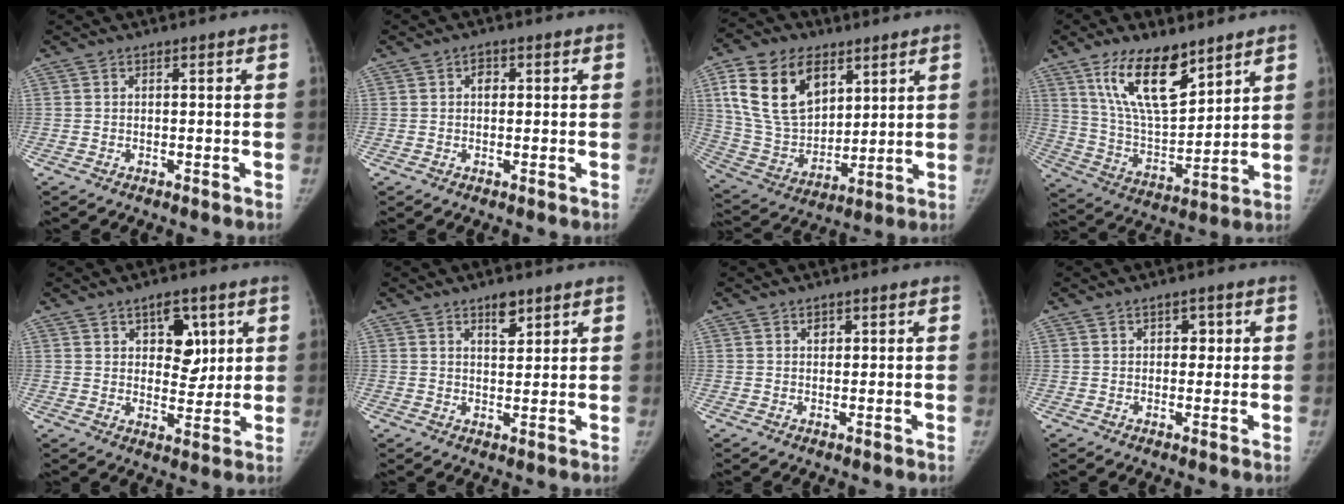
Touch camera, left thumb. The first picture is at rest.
{"total": 1.8, "force": [0.5, 1.3, 1.2], "torque": [-0.010, 0.003, 0.003]}
{"total": 19.6, "force": [8.5, 12.6, 12.4], "torque": [-0.205, -0.029, 0.169]}
{"total": 16.3, "force": [10.1, 6.7, 10.9], "torque": [-0.160, -0.059, 0.197]}
{"total": 8.1, "force": [3.5, 4.9, 5.4], "torque": [-0.045, -0.020, 0.054]}
{"total": 4.1, "force": [2.7, 1.9, 2.4], "torque": [-0.021, -0.017, 0.044]}
{"total": 1.4, "force": [0.7, 1.0, 0.6], "torque": [0.000, -0.002, 0.010]}
{"total": 2.8, "force": [0.9, 2.0, 1.7], "torque": [-0.004, 0.000, 0.010]}